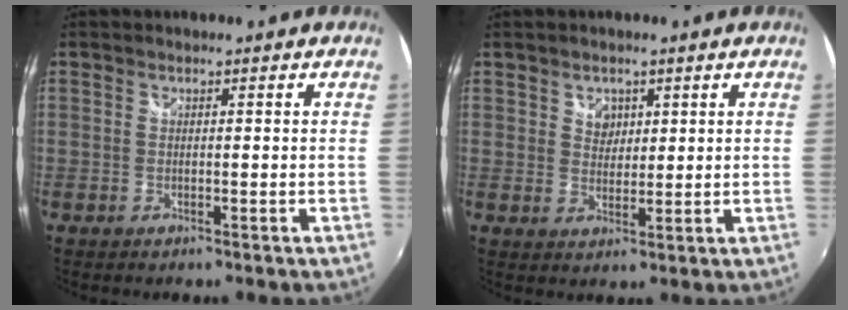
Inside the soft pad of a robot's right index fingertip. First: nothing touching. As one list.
[{"total": 3.2, "force": [1.4, 2.7, 0.9], "torque": [-0.007, 0.004, 0.025]}]